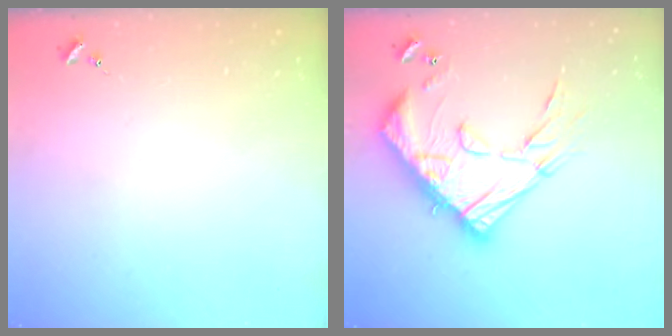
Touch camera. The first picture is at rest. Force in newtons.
{"total": 24.5, "press": 24.4, "slide": 2.2}